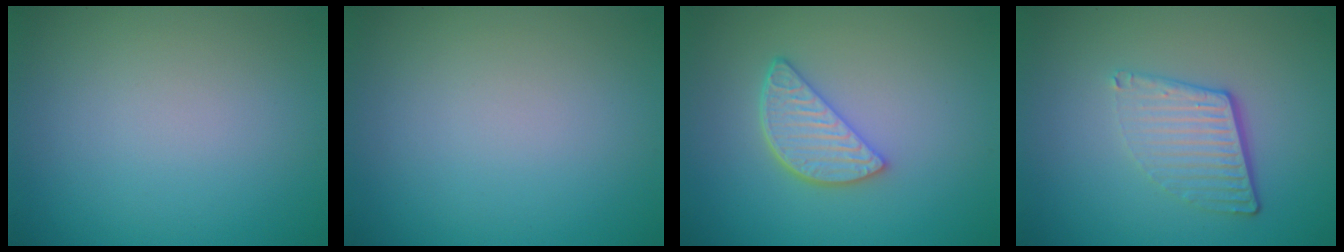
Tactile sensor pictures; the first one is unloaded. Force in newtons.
{"total": 0.0}
{"total": 3.7, "press": 3.0, "slide": 2.1}
{"total": 4.2, "press": 2.7, "slide": 3.2}